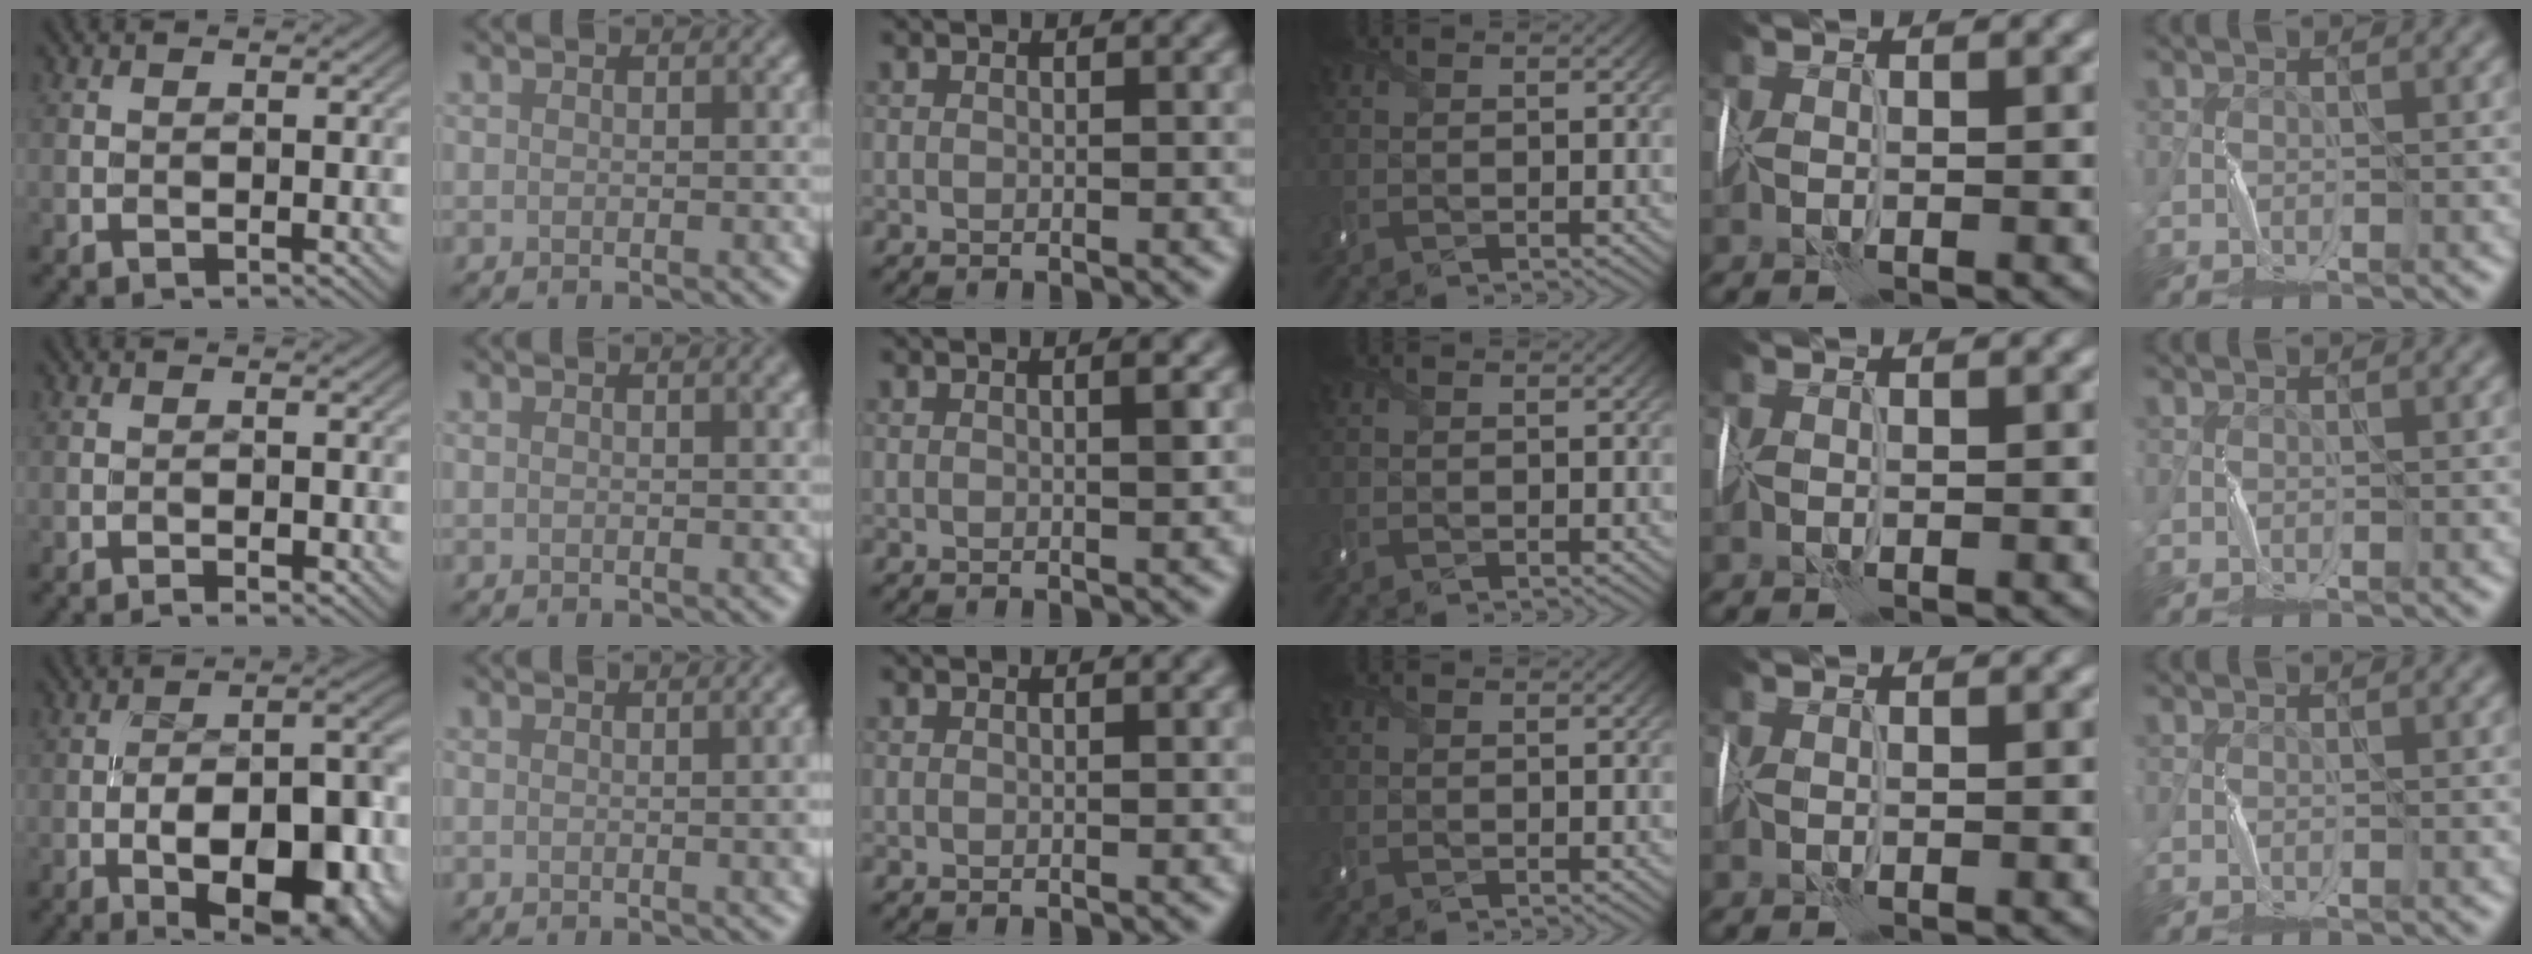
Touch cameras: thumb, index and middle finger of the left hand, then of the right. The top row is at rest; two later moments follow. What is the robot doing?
{"motion": "wrap", "object": "sponge"}